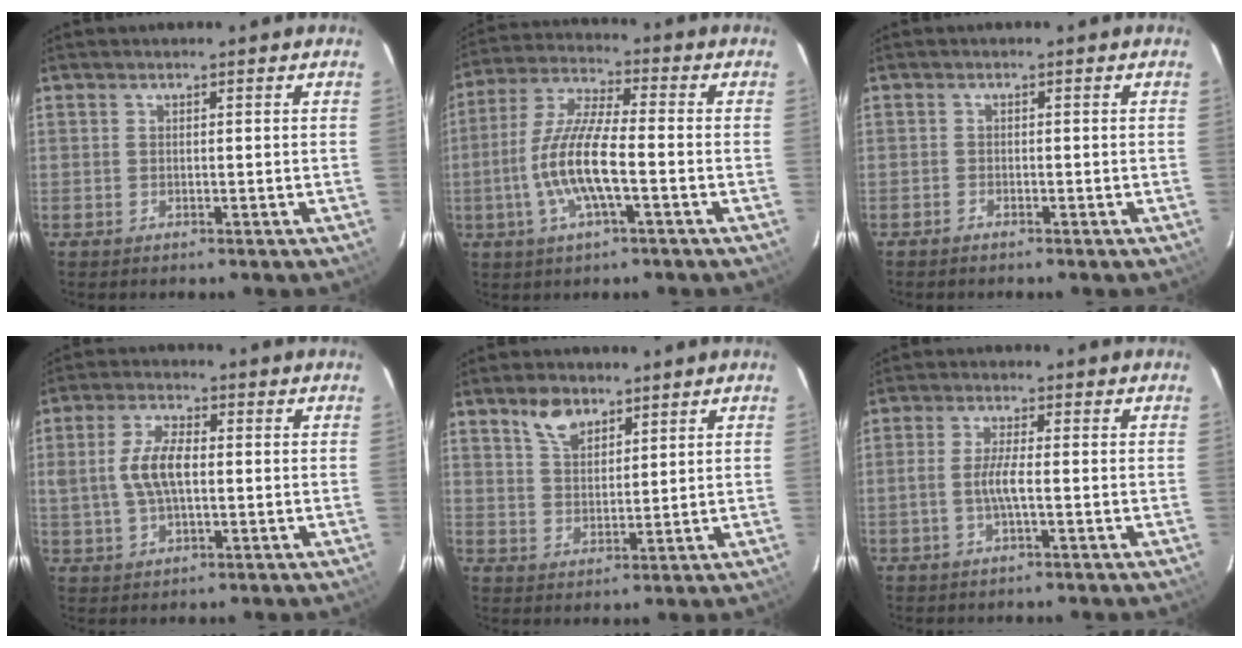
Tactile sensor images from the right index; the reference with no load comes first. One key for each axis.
{"total": 12.2, "fx": -3.2, "fy": 2.3, "fz": 11.5, "tx": -0.241, "ty": -0.001, "tz": -0.063}
{"total": 0.8, "fx": -0.8, "fy": 0.3, "fz": 0.0, "tx": -0.006, "ty": 0.003, "tz": -0.016}
{"total": 7.7, "fx": 0.1, "fy": 3.7, "fz": 6.8, "tx": -0.134, "ty": 0.008, "tz": 0.005}
{"total": 5.8, "fx": 4.0, "fy": 3.0, "fz": 2.9, "tx": -0.047, "ty": 0.006, "tz": 0.075}
{"total": 3.9, "fx": -1.0, "fy": 0.2, "fz": 3.8, "tx": -0.077, "ty": 0.000, "tz": -0.020}